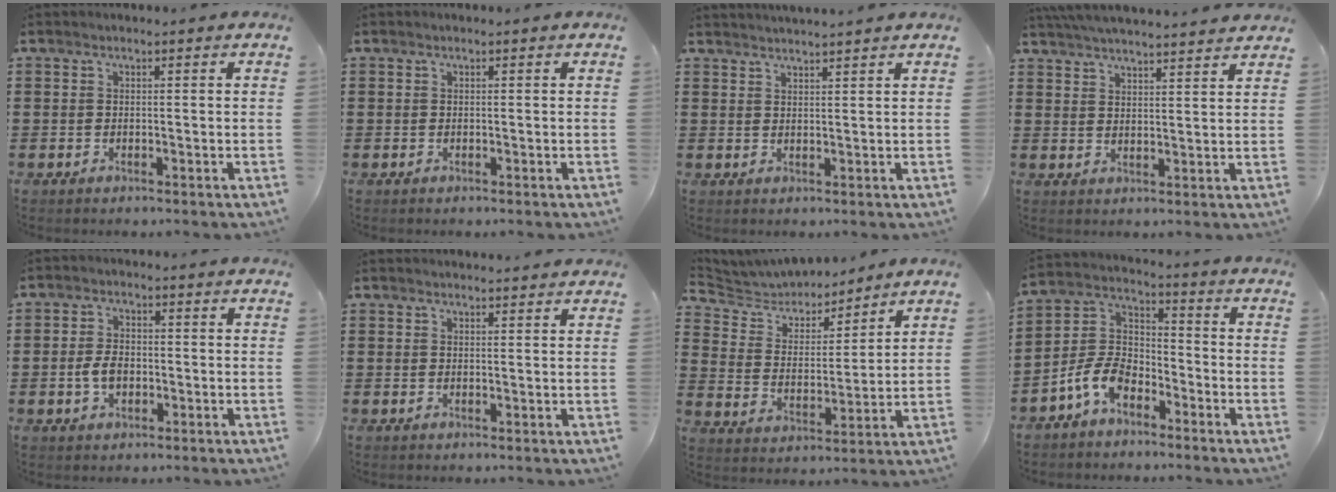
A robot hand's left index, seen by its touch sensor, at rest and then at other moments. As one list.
[{"total": 0.0}, {"total": 2.0, "force": [1.9, -0.4, 0.1], "torque": [-0.005, -0.003, 0.037]}, {"total": 4.6, "force": [4.6, -0.4, 0.9], "torque": [-0.032, -0.019, 0.083]}, {"total": 3.9, "force": [-0.6, 2.3, 3.1], "torque": [-0.079, -0.004, -0.018]}, {"total": 1.4, "force": [1.4, 0.0, 0.2], "torque": [-0.007, -0.002, 0.028]}, {"total": 5.9, "force": [5.7, 1.2, 0.5], "torque": [-0.043, -0.036, 0.099]}, {"total": 8.0, "force": [-5.2, 4.1, 4.3], "torque": [-0.118, 0.005, -0.108]}]